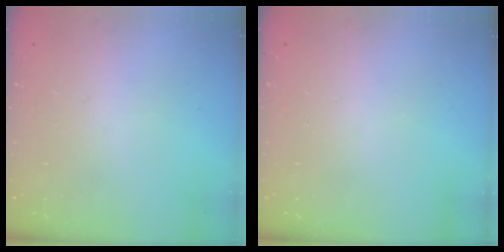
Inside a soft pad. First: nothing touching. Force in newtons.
{"total": 0.0}